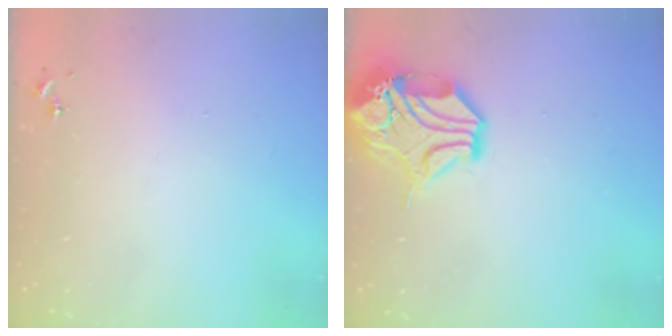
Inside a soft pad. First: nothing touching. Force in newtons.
{"total": 15.9, "press": 15.7, "slide": 2.2}